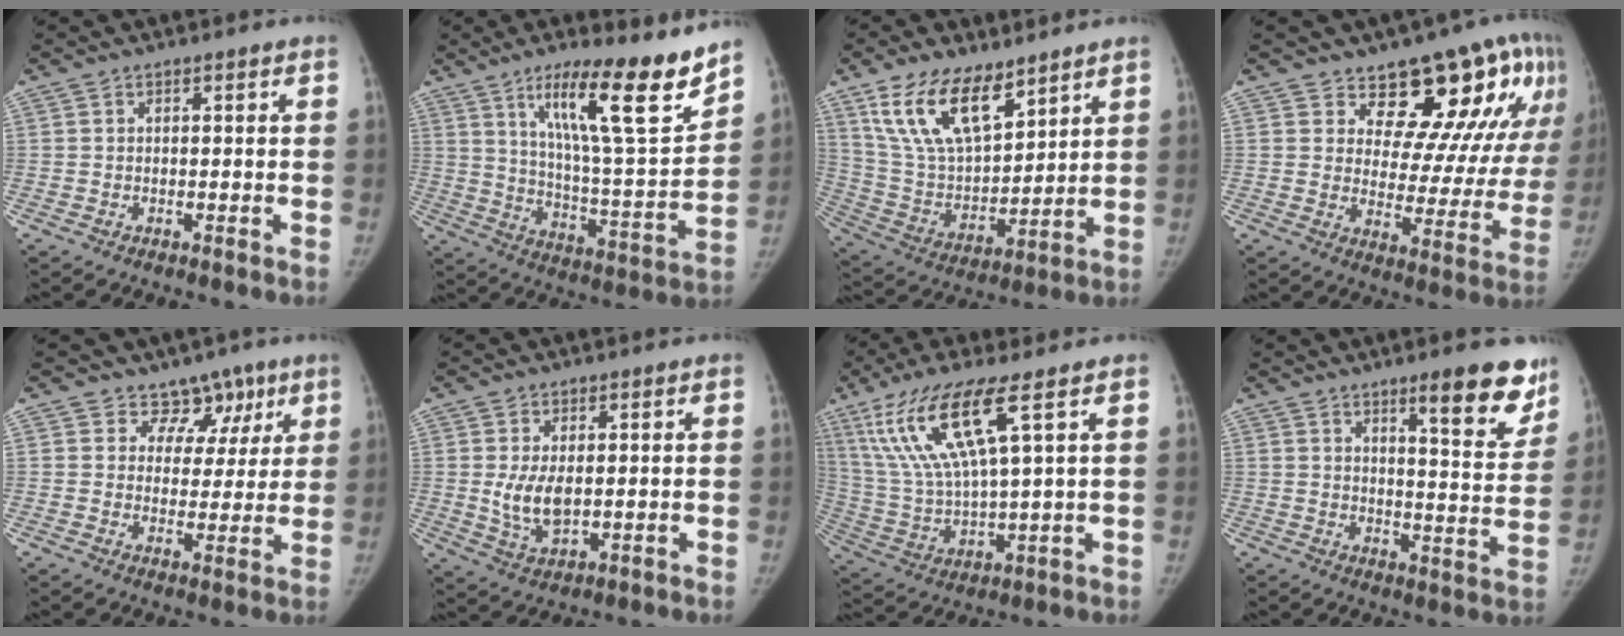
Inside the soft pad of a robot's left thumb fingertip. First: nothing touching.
{"total": 19.9, "force": [13.1, 2.9, 14.7], "torque": [-0.204, -0.079, 0.220]}
{"total": 17.1, "force": [10.8, 7.9, 10.5], "torque": [-0.163, -0.051, 0.219]}
{"total": 18.5, "force": [12.0, 7.9, 11.6], "torque": [-0.101, -0.076, 0.156]}
{"total": 7.6, "force": [5.0, 5.6, 0.8], "torque": [0.040, -0.023, 0.069]}
{"total": 6.4, "force": [0.4, 3.5, 5.4], "torque": [-0.100, -0.015, 0.017]}
{"total": 16.3, "force": [7.8, 2.9, 14.0], "torque": [-0.310, -0.029, 0.161]}
{"total": 13.3, "force": [8.8, 3.1, 9.6], "torque": [-0.085, -0.057, 0.122]}